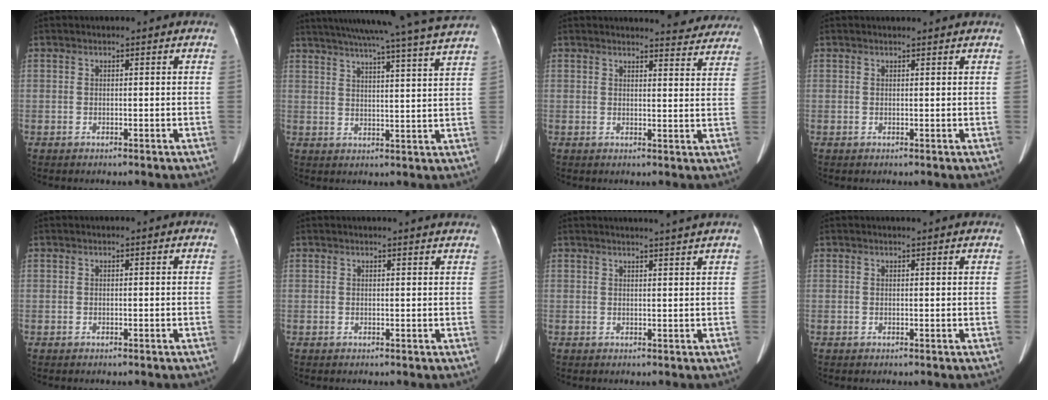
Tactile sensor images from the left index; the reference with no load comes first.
{"total": 23.7, "force": [21.3, -2.0, 10.2], "torque": [-0.170, -0.025, 0.276]}
{"total": 9.1, "force": [8.9, 1.4, 1.6], "torque": [0.000, -0.024, 0.081]}
{"total": 2.3, "force": [2.2, 0.2, 0.6], "torque": [-0.009, 0.013, 0.027]}
{"total": 0.0}
{"total": 4.6, "force": [4.5, -0.1, 1.2], "torque": [-0.015, 0.006, 0.037]}
{"total": 4.7, "force": [4.2, -1.2, 1.7], "torque": [-0.019, 0.001, 0.045]}
{"total": 4.0, "force": [3.7, 0.4, 1.5], "torque": [-0.019, 0.016, 0.038]}